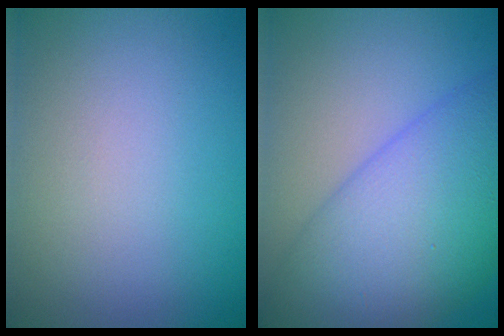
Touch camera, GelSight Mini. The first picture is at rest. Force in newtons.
{"total": 11.5, "press": 11.5, "slide": 0.3}